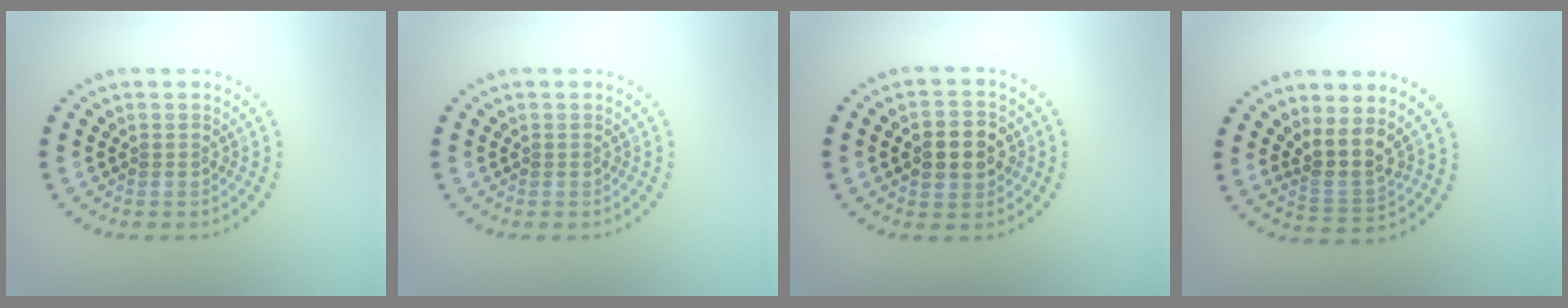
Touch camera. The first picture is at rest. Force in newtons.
{"total": 0.0}
{"total": 4.4, "press": 4.4, "slide": 0.3}
{"total": 3.1, "press": 2.5, "slide": 1.9}